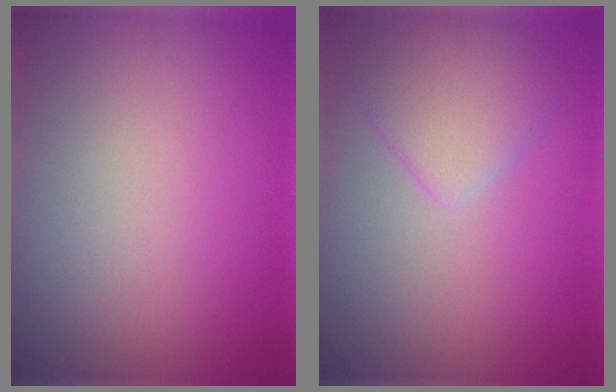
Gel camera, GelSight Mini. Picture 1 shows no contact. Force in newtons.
{"total": 3.4, "press": 3.4, "slide": 0.2}